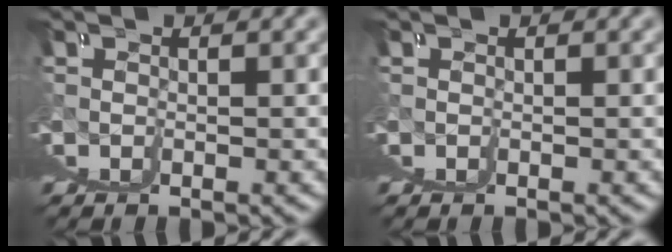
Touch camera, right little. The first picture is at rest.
{"total": 0.0}